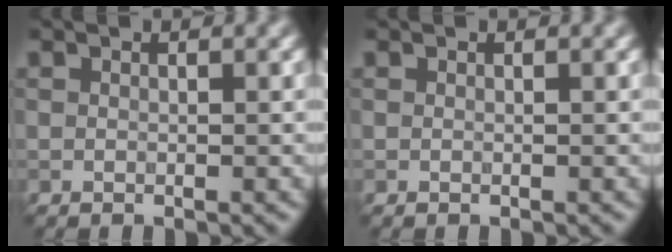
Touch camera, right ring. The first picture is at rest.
{"total": 0.0}